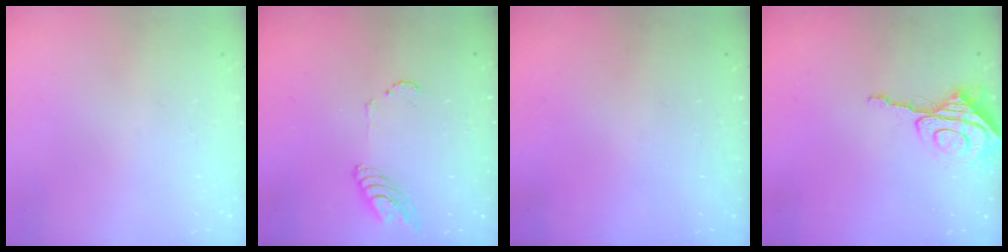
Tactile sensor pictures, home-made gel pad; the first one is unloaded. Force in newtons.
{"total": 7.5, "press": 7.5, "slide": 0.8}
{"total": 2.0, "press": 2.0, "slide": 0.2}
{"total": 7.8, "press": 7.7, "slide": 0.7}